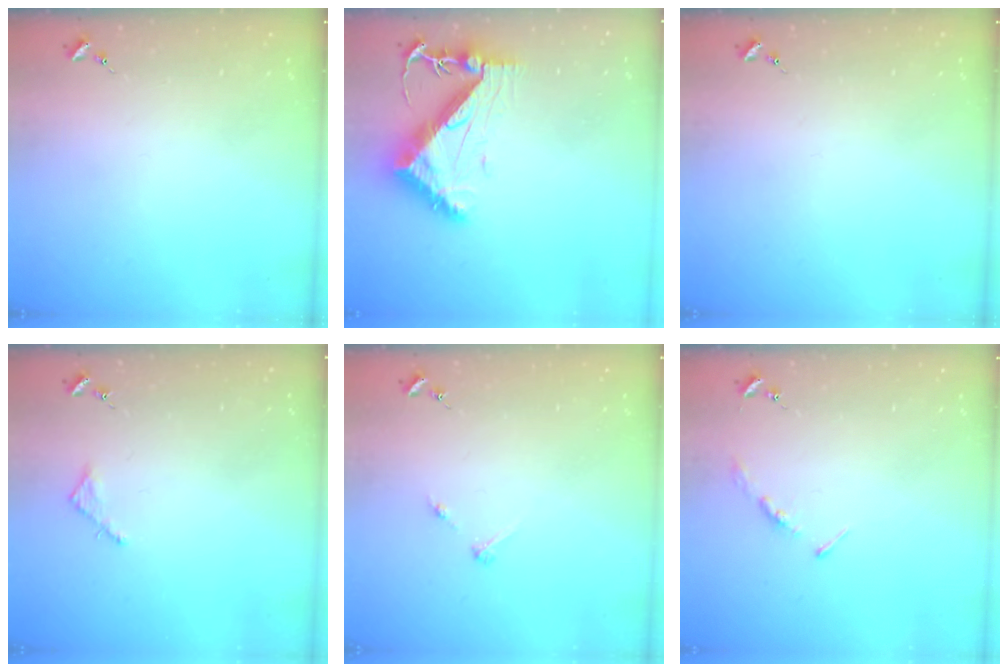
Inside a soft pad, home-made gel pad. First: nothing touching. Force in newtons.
{"total": 9.5, "press": 9.5, "slide": 1.1}
{"total": 0.0}
{"total": 2.5, "press": 2.5, "slide": 0.2}
{"total": 2.8, "press": 2.8, "slide": 0.3}
{"total": 3.5, "press": 3.5, "slide": 0.3}